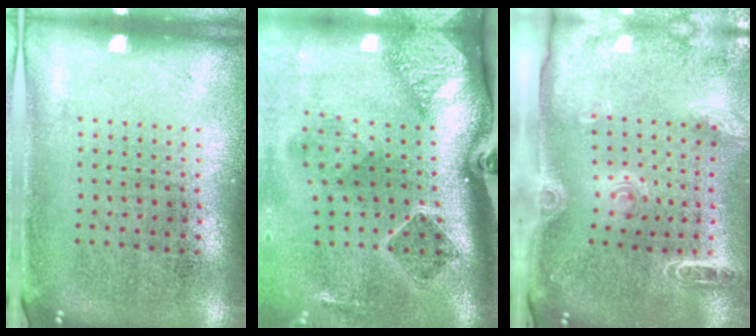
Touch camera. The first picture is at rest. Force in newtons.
{"total": 3.0, "press": 2.0, "slide": 2.3}
{"total": 2.0, "press": 1.8, "slide": 0.7}